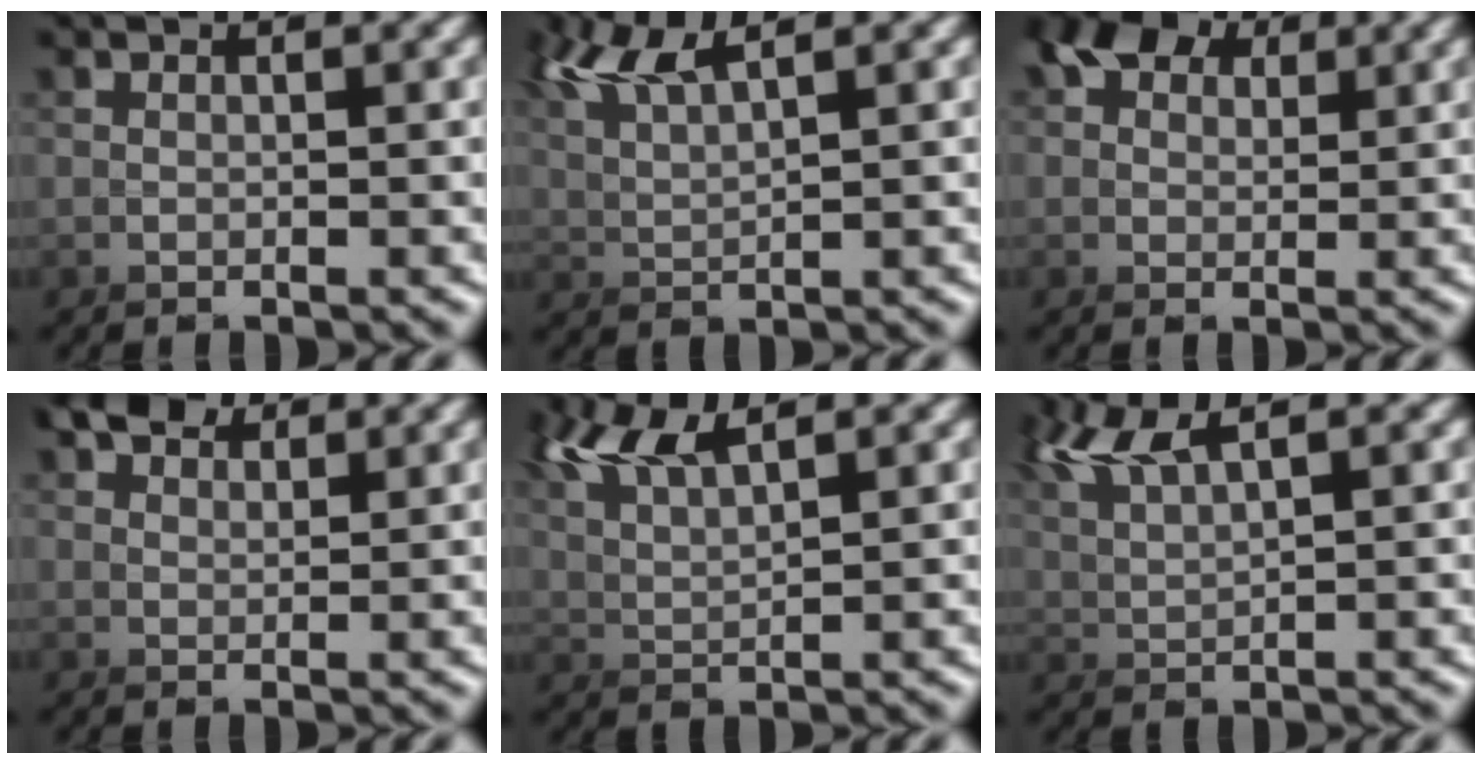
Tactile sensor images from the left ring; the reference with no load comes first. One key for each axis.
{"total": 3.6, "fx": 3.4, "fy": -0.7, "fz": 0.9, "tx": -0.073, "ty": 0.021, "tz": 0.051}
{"total": 7.0, "fx": 2.5, "fy": 6.0, "fz": 2.6, "tx": -0.026, "ty": 0.013, "tz": 0.020}
{"total": 2.9, "fx": 2.3, "fy": 1.7, "fz": 0.2, "tx": 0.006, "ty": 0.014, "tz": 0.022}
{"total": 4.1, "fx": 3.9, "fy": -0.2, "fz": 1.2, "tx": -0.072, "ty": 0.024, "tz": 0.056}
{"total": 3.1, "fx": 2.9, "fy": -0.8, "fz": 0.6, "tx": -0.060, "ty": 0.019, "tz": 0.045}